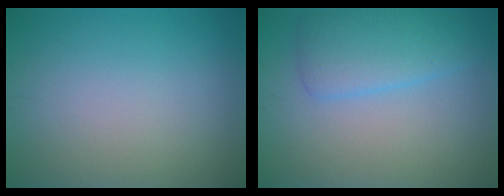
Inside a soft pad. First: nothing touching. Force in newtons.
{"total": 4.0, "press": 4.0, "slide": 0.1}